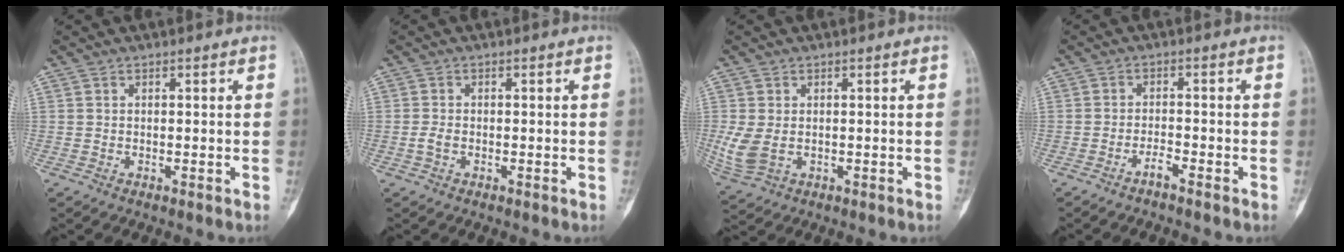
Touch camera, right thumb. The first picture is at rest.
{"total": 1.6, "force": [-0.5, 1.0, 1.1], "torque": [-0.027, 0.002, -0.012]}
{"total": 5.7, "force": [-0.4, 3.8, 4.1], "torque": [-0.109, -0.006, 0.002]}
{"total": 2.1, "force": [-1.7, 0.1, 1.1], "torque": [-0.029, 0.013, -0.034]}